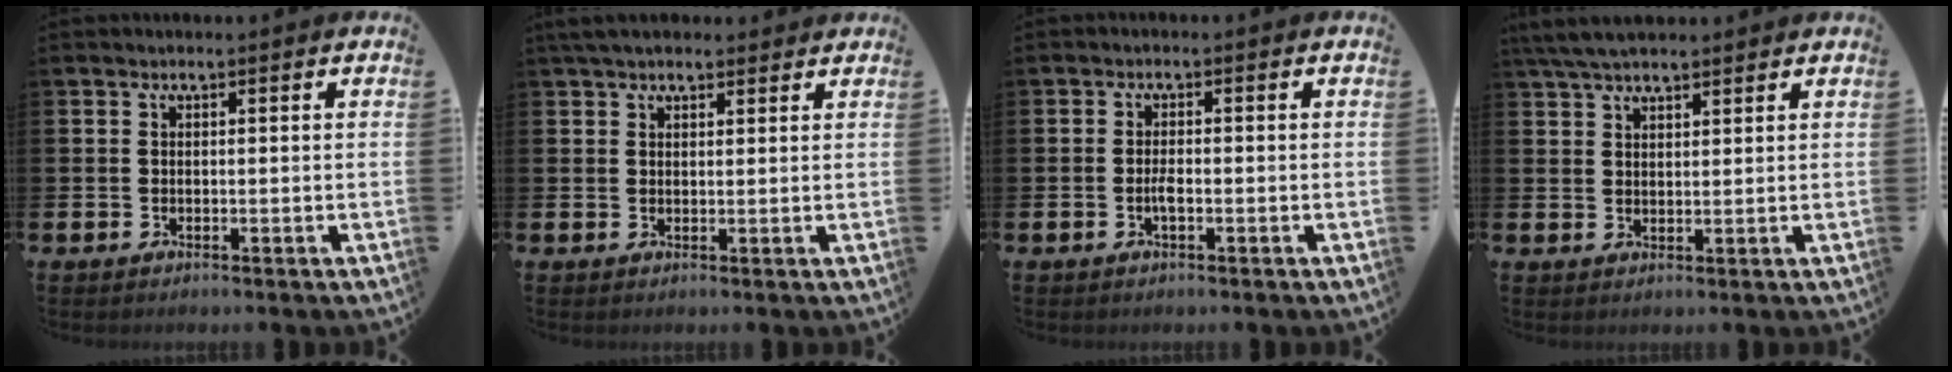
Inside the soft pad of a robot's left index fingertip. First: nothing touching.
{"total": 3.1, "force": [2.7, 1.1, 1.1], "torque": [-0.020, -0.004, 0.049]}
{"total": 1.7, "force": [-0.5, 0.5, 1.5], "torque": [-0.028, 0.002, -0.010]}
{"total": 4.8, "force": [4.3, 1.2, 1.9], "torque": [-0.047, -0.006, 0.080]}